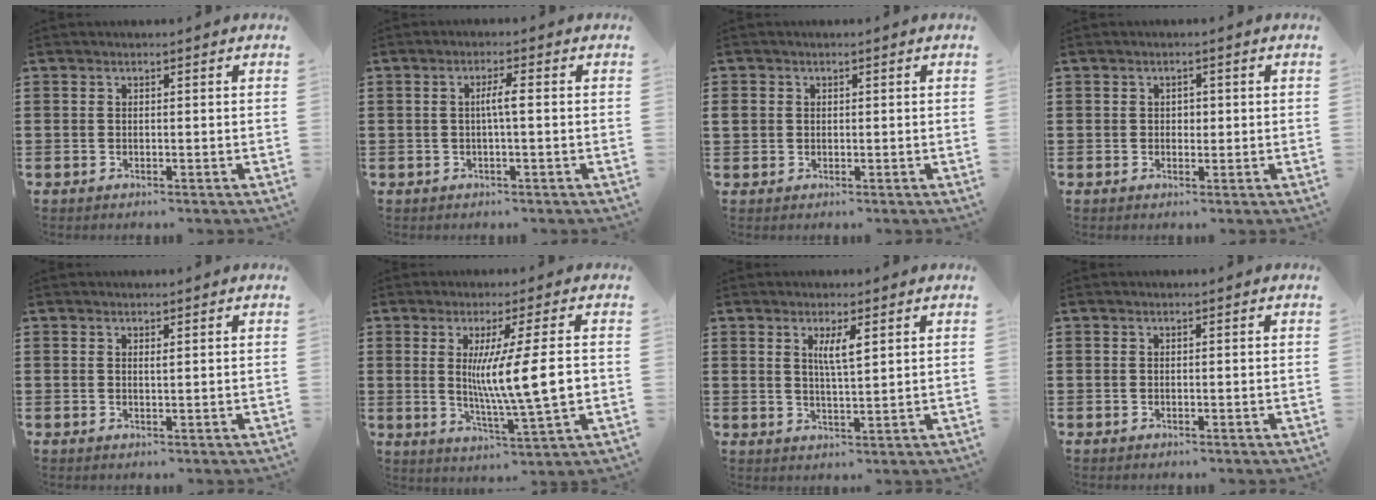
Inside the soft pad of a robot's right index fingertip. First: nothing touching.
{"total": 2.6, "force": [-0.1, 0.0, 2.6], "torque": [-0.049, -0.001, -0.005]}
{"total": 1.5, "force": [0.3, 1.4, 0.4], "torque": [-0.012, 0.007, 0.006]}
{"total": 1.1, "force": [0.1, 0.8, 0.7], "torque": [-0.013, 0.006, 0.001]}
{"total": 0.6, "force": [0.3, 0.0, 0.5], "torque": [-0.010, 0.000, 0.007]}
{"total": 10.3, "force": [0.6, 0.5, 10.3], "torque": [-0.185, -0.004, 0.008]}
{"total": 3.7, "force": [1.4, 0.8, 3.4], "torque": [-0.070, 0.004, 0.022]}
{"total": 0.0}